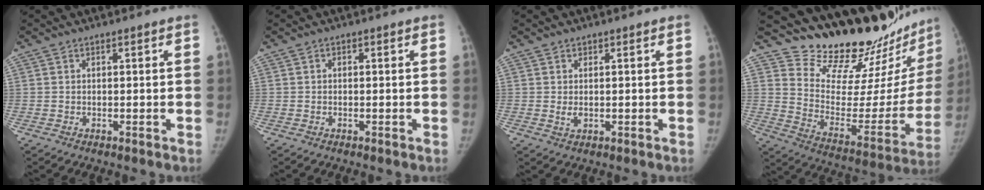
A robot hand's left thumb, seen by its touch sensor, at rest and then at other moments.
{"total": 0.0}
{"total": 1.4, "force": [0.3, 0.9, 1.0], "torque": [-0.020, -0.004, 0.011]}
{"total": 27.1, "force": [24.8, 6.8, 8.5], "torque": [-0.089, -0.206, 0.351]}